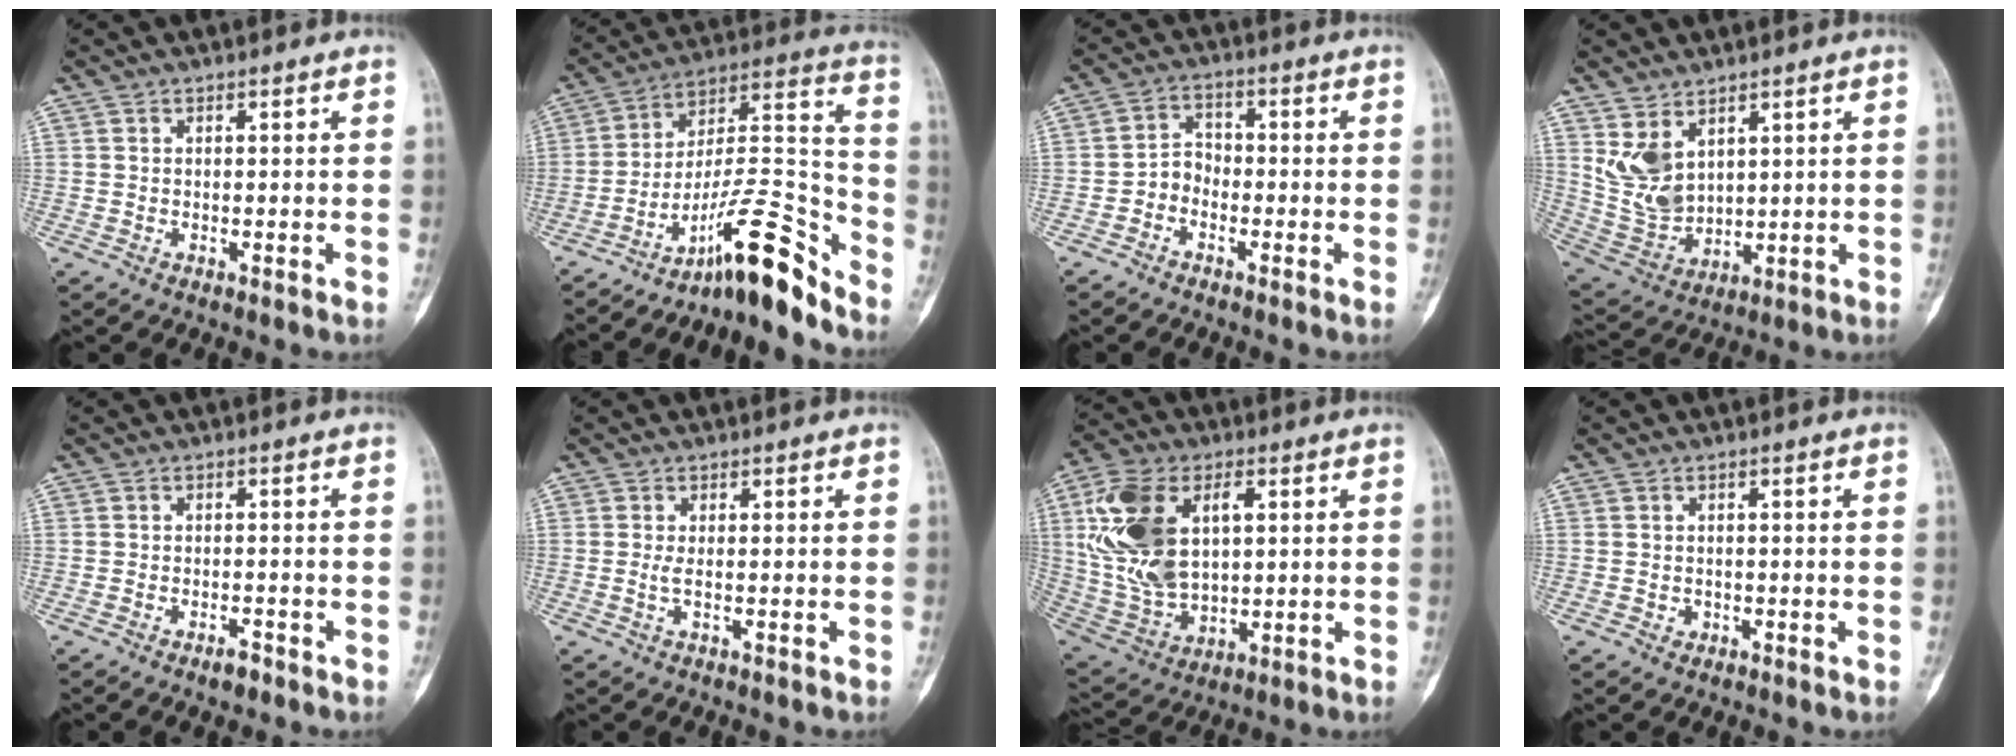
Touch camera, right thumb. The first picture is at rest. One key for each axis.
{"total": 16.5, "fx": -12.3, "fy": 3.1, "fz": 10.5, "tx": -0.148, "ty": 0.130, "tz": -0.206}
{"total": 3.7, "fx": -1.9, "fy": 2.8, "fz": 1.6, "tx": -0.012, "ty": 0.023, "tz": -0.045}
{"total": 9.1, "fx": 4.2, "fy": 5.7, "fz": 5.8, "tx": -0.099, "ty": -0.023, "tz": 0.107}
{"total": 1.9, "fx": -1.4, "fy": 0.8, "fz": 1.1, "tx": -0.015, "ty": 0.007, "tz": -0.022}
{"total": 1.4, "fx": -0.2, "fy": 0.2, "fz": 1.4, "tx": -0.040, "ty": -0.005, "tz": -0.005}
{"total": 18.9, "fx": 4.1, "fy": 11.5, "fz": 14.4, "tx": -0.281, "ty": -0.004, "tz": 0.087}
{"total": 1.1, "fx": -0.4, "fy": 1.0, "fz": 0.3, "tx": 0.004, "ty": 0.008, "tz": -0.004}